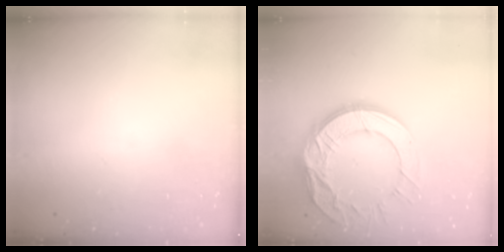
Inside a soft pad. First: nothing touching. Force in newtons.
{"total": 17.2, "press": 17.1, "slide": 1.4}